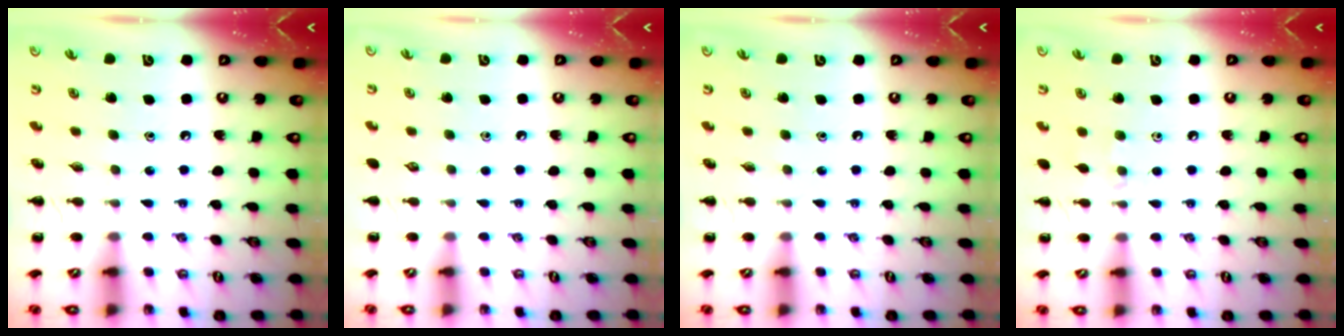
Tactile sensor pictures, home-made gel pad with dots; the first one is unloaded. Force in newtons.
{"total": 0.0}
{"total": 0.0}
{"total": 3.3, "press": 3.1, "slide": 1.2}